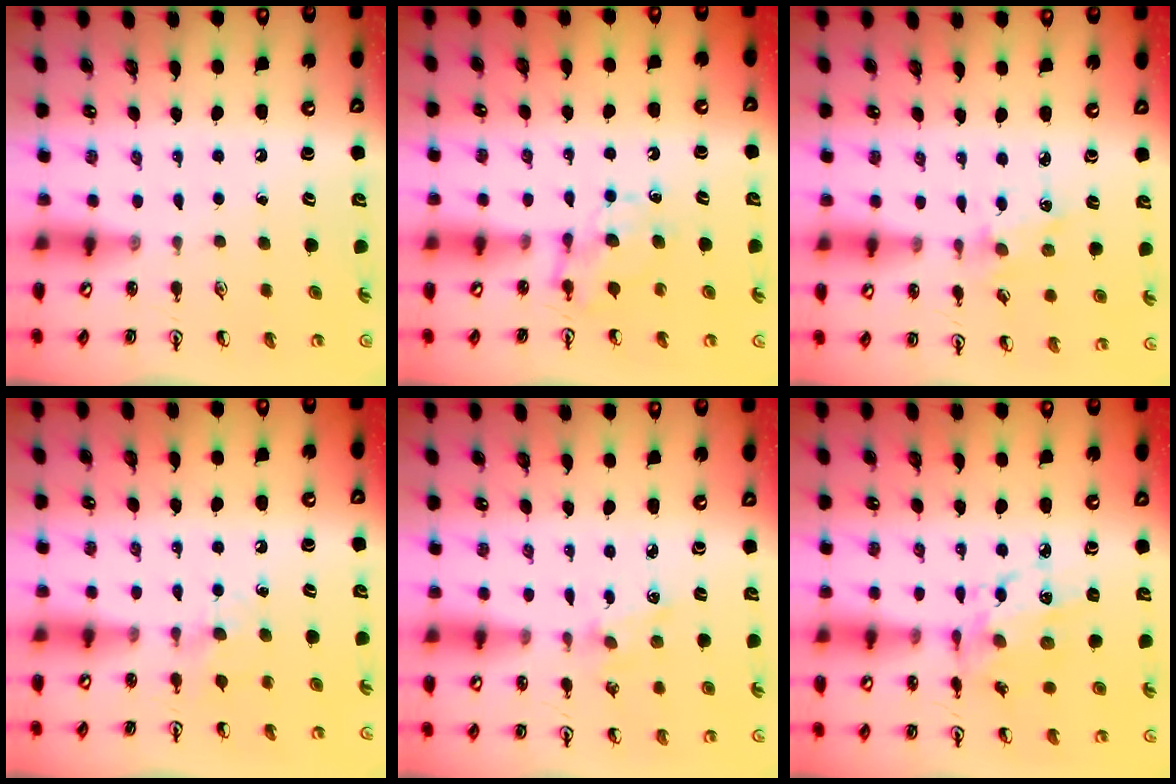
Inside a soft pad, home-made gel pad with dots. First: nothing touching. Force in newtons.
{"total": 6.0, "press": 6.0, "slide": 0.5}
{"total": 1.6, "press": 1.6, "slide": 0.0}
{"total": 5.0, "press": 5.0, "slide": 0.7}
{"total": 1.8, "press": 1.7, "slide": 0.3}
{"total": 10.2, "press": 10.1, "slide": 0.7}